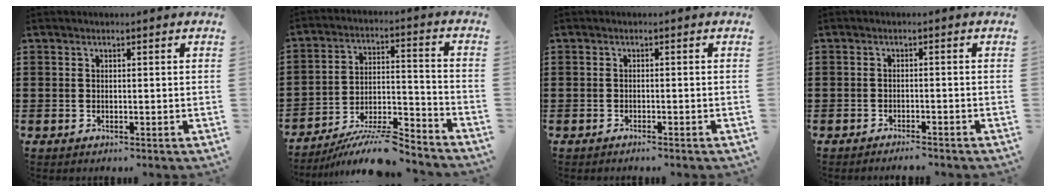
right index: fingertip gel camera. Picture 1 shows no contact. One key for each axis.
{"total": 9.8, "fx": -8.9, "fy": 1.1, "fz": 4.0, "tx": -0.057, "ty": 0.024, "tz": -0.168}
{"total": 0.7, "fx": -0.6, "fy": -0.2, "fz": 0.2, "tx": -0.006, "ty": -0.004, "tz": -0.012}
{"total": 1.5, "fx": -1.4, "fy": -0.2, "fz": 0.2, "tx": -0.008, "ty": -0.001, "tz": -0.029}